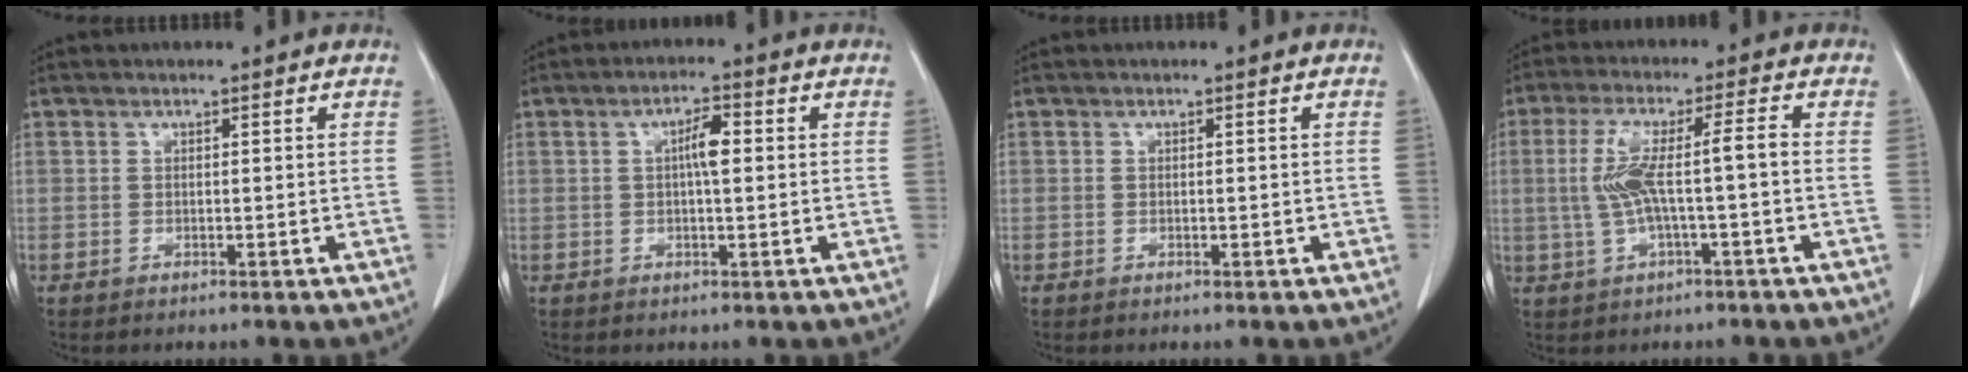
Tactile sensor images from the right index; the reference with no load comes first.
{"total": 3.7, "force": [0.5, 0.8, 3.6], "torque": [-0.063, 0.008, 0.005]}
{"total": 0.0}
{"total": 7.8, "force": [-0.5, 0.4, 7.8], "torque": [-0.157, 0.023, -0.006]}